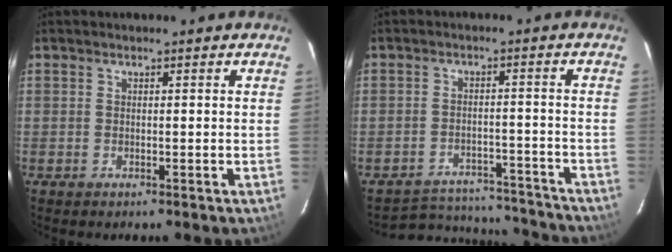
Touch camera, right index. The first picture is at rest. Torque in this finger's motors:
{"motor_torque": [-1.68, -0.46, -0.89, -0.21]}